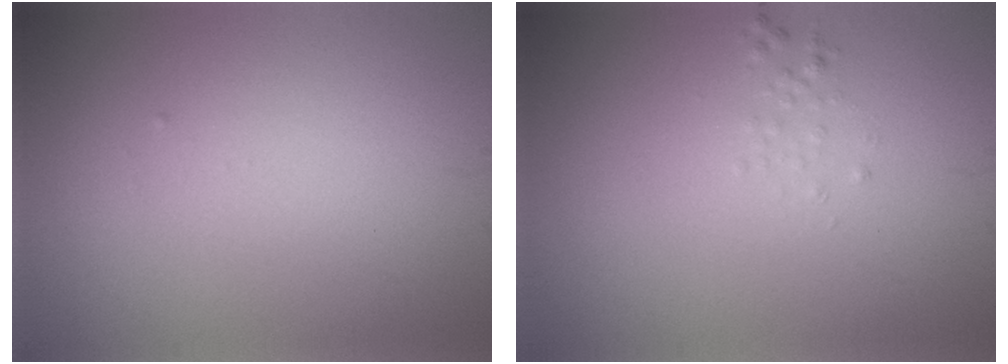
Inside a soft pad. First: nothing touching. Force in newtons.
{"total": 0.7, "press": 0.6, "slide": 0.1}